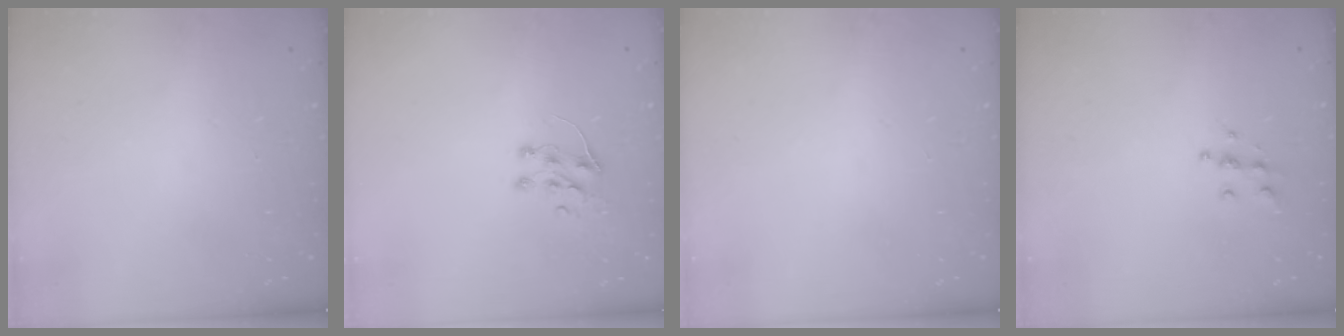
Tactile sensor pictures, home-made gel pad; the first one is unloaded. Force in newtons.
{"total": 6.0, "press": 5.9, "slide": 0.7}
{"total": 0.0}
{"total": 5.9, "press": 5.9, "slide": 0.5}